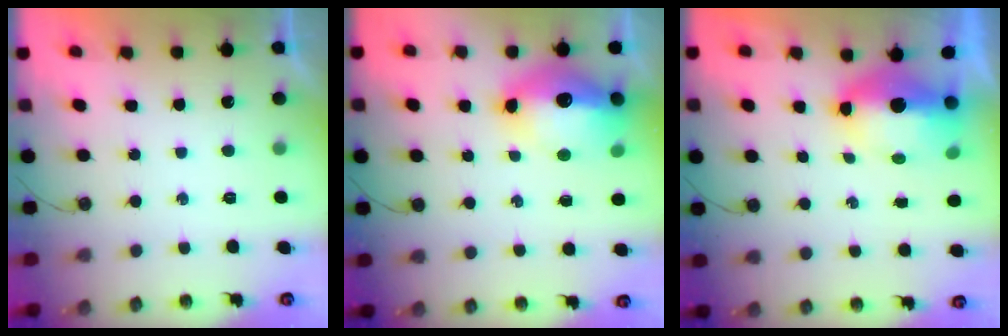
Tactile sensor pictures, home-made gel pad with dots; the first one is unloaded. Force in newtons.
{"total": 16.7, "press": 16.2, "slide": 4.2}
{"total": 13.4, "press": 10.3, "slide": 8.6}